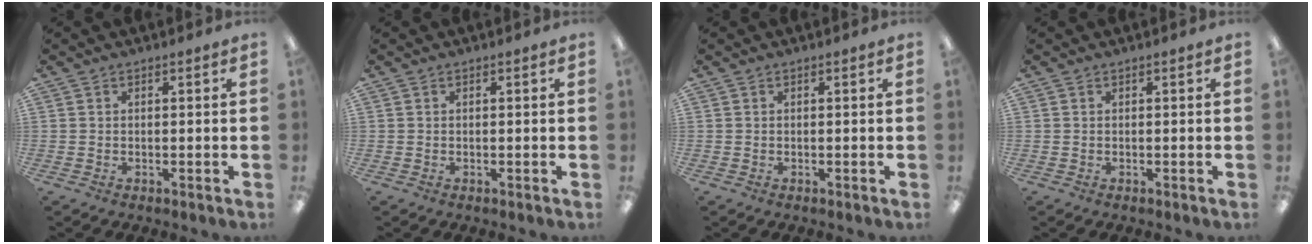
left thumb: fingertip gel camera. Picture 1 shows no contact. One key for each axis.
{"total": 0.0}
{"total": 0.0}
{"total": 0.0}